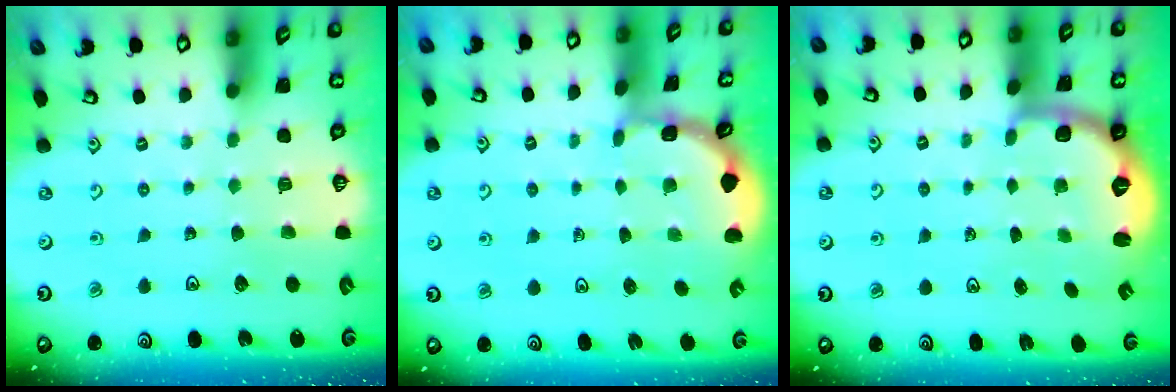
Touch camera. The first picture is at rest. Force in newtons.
{"total": 1.8, "press": 1.8, "slide": 0.3}
{"total": 2.6, "press": 1.6, "slide": 2.1}